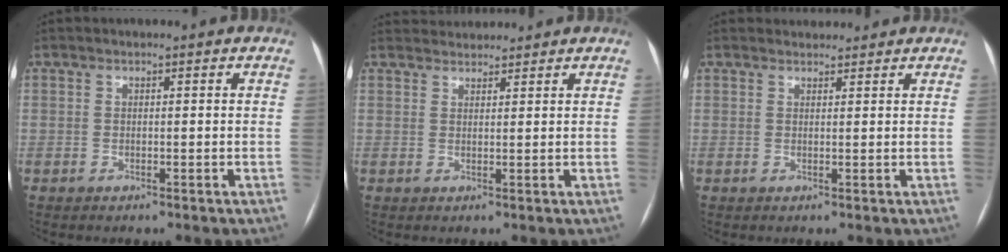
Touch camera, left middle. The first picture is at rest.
{"total": 3.8, "force": [3.7, 0.7, 0.0], "torque": [-0.003, 0.029, 0.062]}
{"total": 2.7, "force": [2.6, 0.8, 0.0], "torque": [-0.002, 0.019, 0.036]}